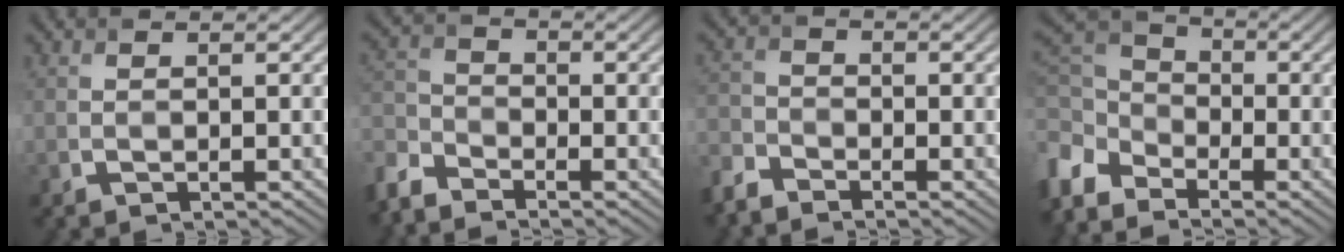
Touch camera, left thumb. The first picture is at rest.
{"total": 5.7, "force": [-4.8, 2.1, 2.3], "torque": [-0.062, -0.009, -0.120]}
{"total": 3.8, "force": [-3.4, 1.3, 1.1], "torque": [-0.031, -0.007, -0.087]}
{"total": 8.9, "force": [-5.2, 5.6, 4.6], "torque": [-0.139, -0.025, -0.105]}